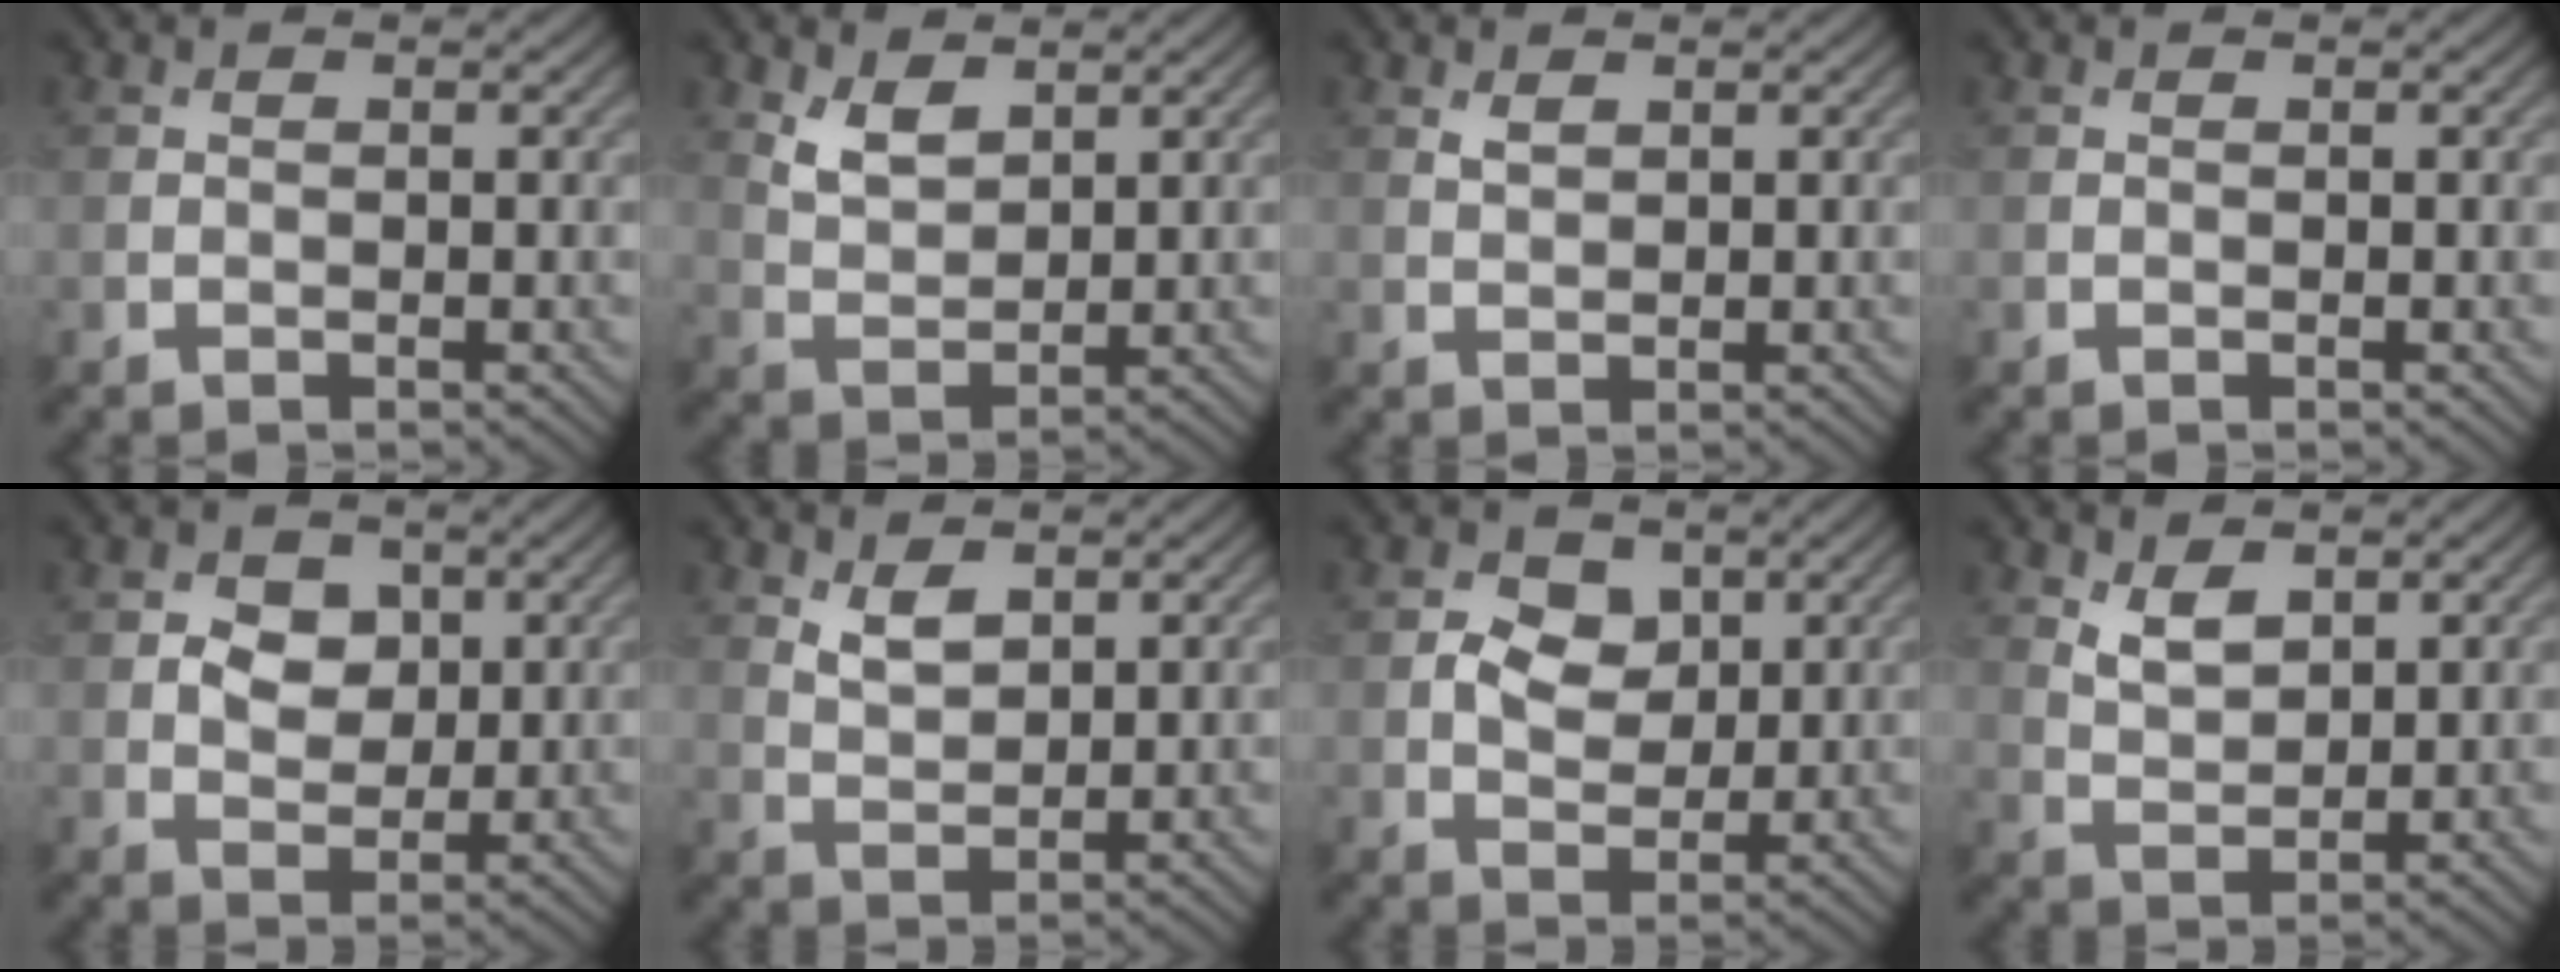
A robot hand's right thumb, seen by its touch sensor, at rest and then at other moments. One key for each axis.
{"total": 3.8, "fx": 2.4, "fy": 1.9, "fz": 2.3, "tx": -0.054, "ty": -0.009, "tz": 0.053}
{"total": 1.2, "fx": 0.8, "fy": 0.6, "fz": 0.7, "tx": -0.019, "ty": -0.002, "tz": 0.019}
{"total": 0.0}
{"total": 3.9, "fx": 1.0, "fy": 3.1, "fz": 2.2, "tx": -0.041, "ty": -0.003, "tz": 0.006}
{"total": 3.1, "fx": 1.9, "fy": 1.5, "fz": 2.0, "tx": -0.045, "ty": -0.006, "tz": 0.042}
{"total": 4.1, "fx": 1.1, "fy": 3.1, "fz": 2.5, "tx": -0.049, "ty": -0.001, "tz": 0.011}
{"total": 3.6, "fx": 2.1, "fy": 1.8, "fz": 2.2, "tx": -0.051, "ty": -0.008, "tz": 0.047}